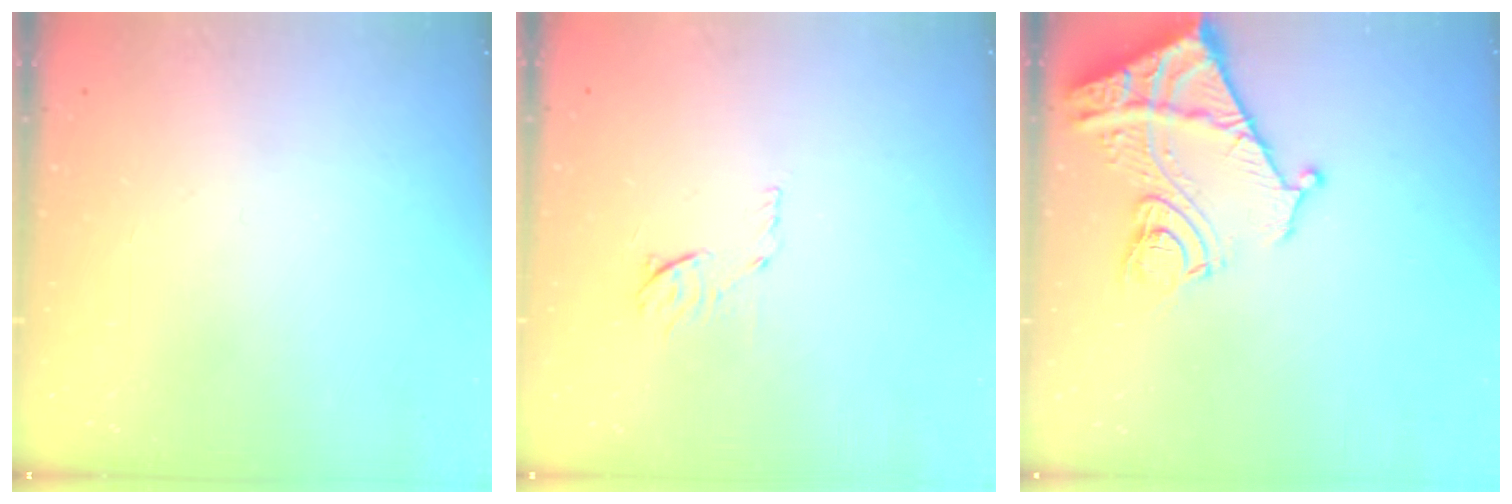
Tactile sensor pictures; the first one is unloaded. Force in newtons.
{"total": 5.7, "press": 5.6, "slide": 0.8}
{"total": 17.2, "press": 17.1, "slide": 2.0}